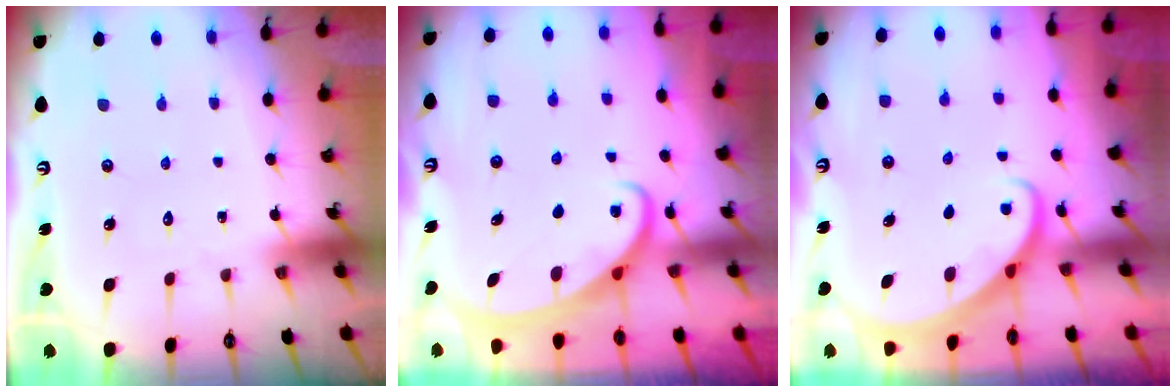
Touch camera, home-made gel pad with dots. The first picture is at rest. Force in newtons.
{"total": 2.5, "press": 2.5, "slide": 0.3}
{"total": 2.7, "press": 2.7, "slide": 0.2}